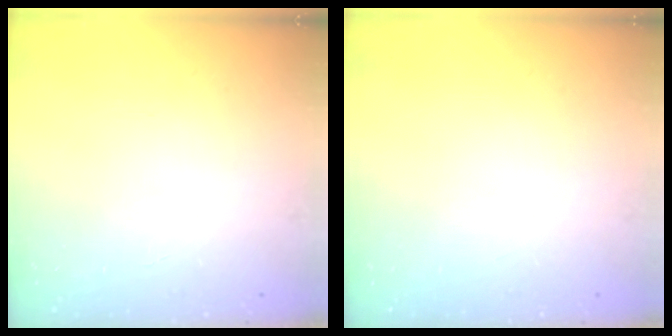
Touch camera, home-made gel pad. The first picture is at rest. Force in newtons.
{"total": 0.0}